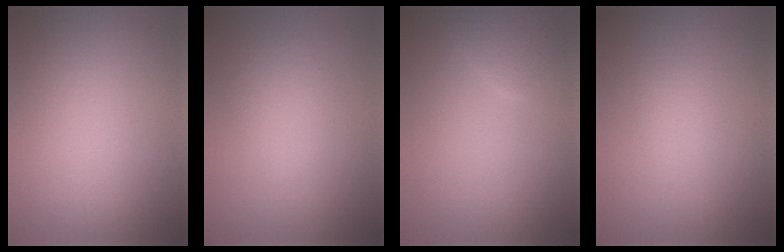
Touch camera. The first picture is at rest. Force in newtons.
{"total": 2.3, "press": 2.3, "slide": 0.1}
{"total": 2.2, "press": 2.2, "slide": 0.1}
{"total": 1.1, "press": 1.1, "slide": 0.1}